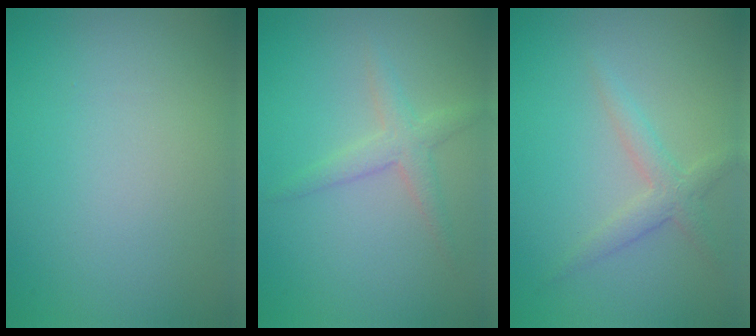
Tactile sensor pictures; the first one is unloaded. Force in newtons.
{"total": 2.2, "press": 2.2, "slide": 0.1}
{"total": 2.2, "press": 2.2, "slide": 0.0}